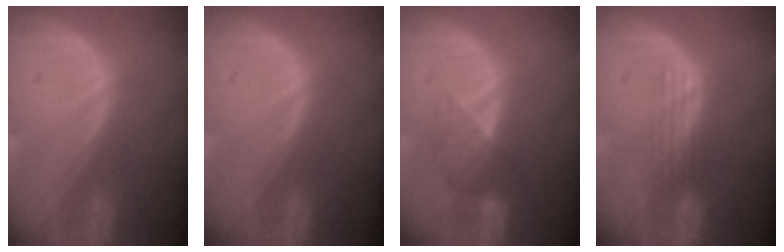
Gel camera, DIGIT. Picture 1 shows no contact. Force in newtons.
{"total": 0.0}
{"total": 4.1, "press": 3.8, "slide": 1.4}
{"total": 2.9, "press": 2.6, "slide": 1.4}